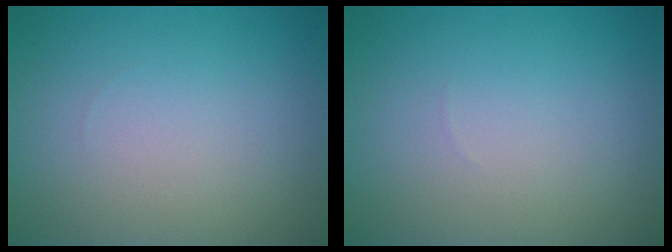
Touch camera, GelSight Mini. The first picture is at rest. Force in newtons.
{"total": 0.0}